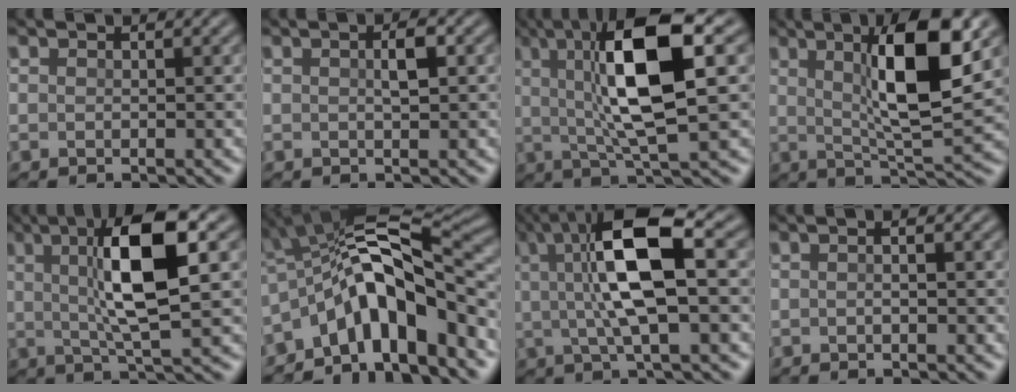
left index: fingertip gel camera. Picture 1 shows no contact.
{"total": 2.2, "force": [0.4, 0.7, 2.0], "torque": [-0.041, 0.005, 0.008]}
{"total": 10.4, "force": [2.2, 2.4, 9.9], "torque": [-0.173, 0.010, 0.036]}
{"total": 8.7, "force": [2.6, 1.5, 8.2], "torque": [-0.136, 0.001, 0.045]}
{"total": 8.7, "force": [1.9, 1.7, 8.3], "torque": [-0.140, 0.010, 0.031]}
{"total": 9.5, "force": [-3.8, 3.4, 8.1], "torque": [-0.108, 0.025, -0.078]}
{"total": 9.8, "force": [2.0, 2.7, 9.3], "torque": [-0.174, 0.014, 0.029]}
{"total": 1.1, "force": [-0.2, 0.3, 1.0], "torque": [-0.014, 0.003, -0.003]}